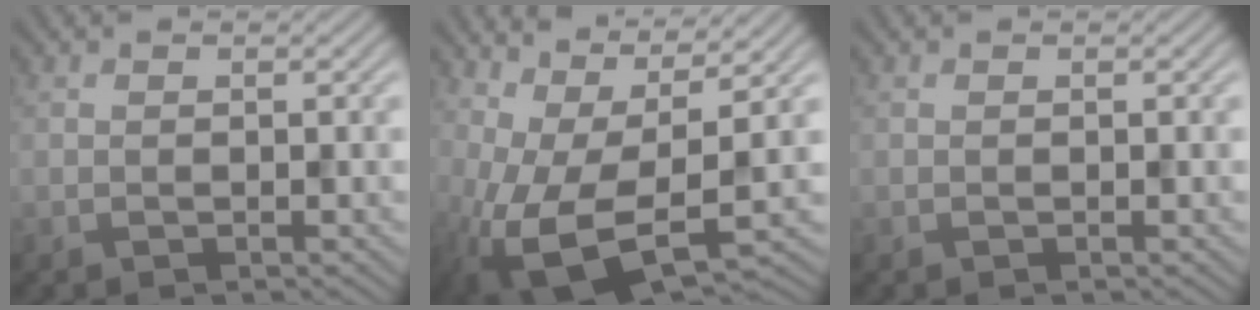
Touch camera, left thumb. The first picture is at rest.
{"total": 11.7, "force": [0.1, 5.4, 10.3], "torque": [-0.220, -0.011, 0.006]}
{"total": 0.0}